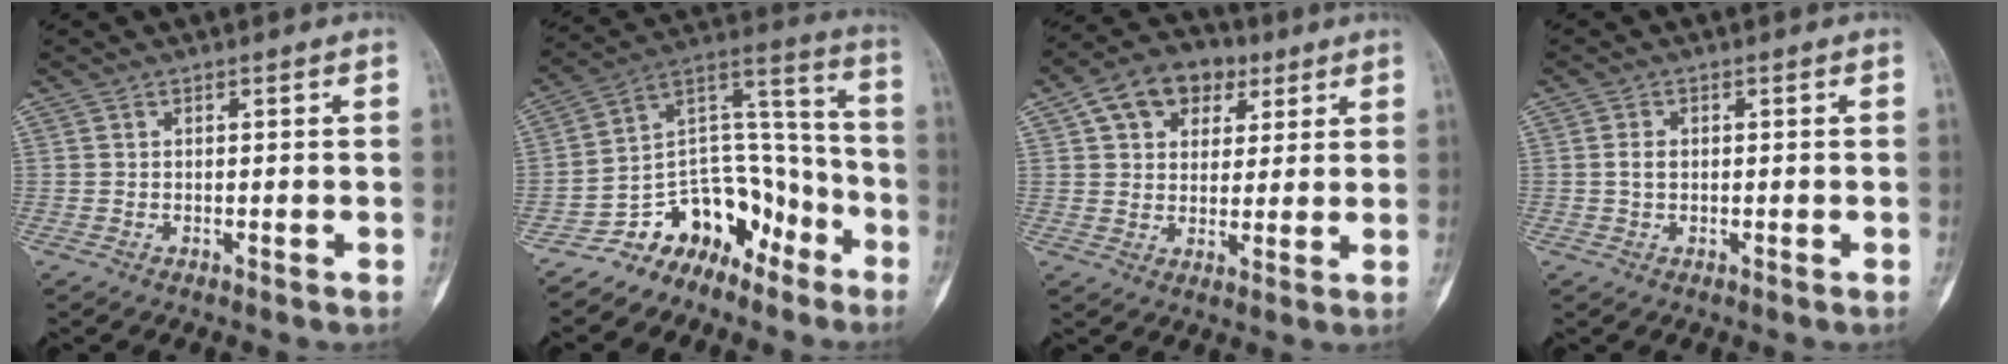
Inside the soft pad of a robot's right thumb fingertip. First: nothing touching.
{"total": 14.7, "force": [-10.1, 9.2, 5.4], "torque": [-0.037, 0.137, -0.177]}
{"total": 11.6, "force": [5.0, 8.5, 6.1], "torque": [-0.063, 0.001, 0.074]}
{"total": 1.8, "force": [0.0, 1.3, 1.3], "torque": [-0.024, 0.005, -0.002]}